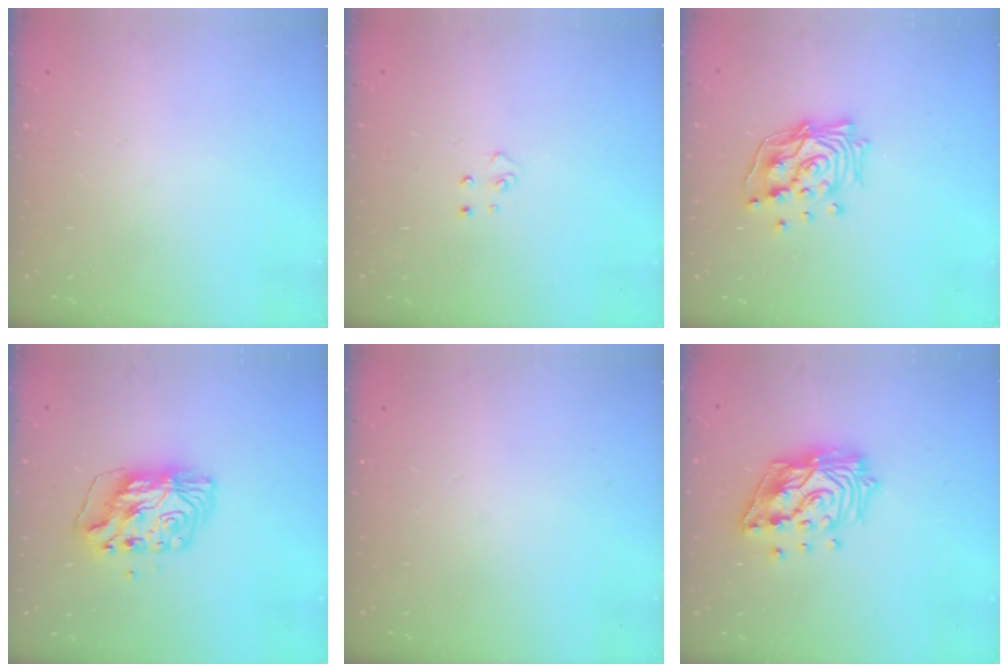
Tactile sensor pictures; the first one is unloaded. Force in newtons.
{"total": 4.7, "press": 4.6, "slide": 0.4}
{"total": 15.4, "press": 15.2, "slide": 1.9}
{"total": 11.3, "press": 11.3, "slide": 1.1}
{"total": 0.0}
{"total": 17.5, "press": 17.5, "slide": 1.4}